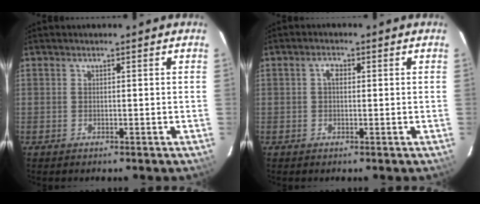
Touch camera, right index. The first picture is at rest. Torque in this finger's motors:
{"motor_torque": [0.32, -0.06, 0.19, 0.04]}